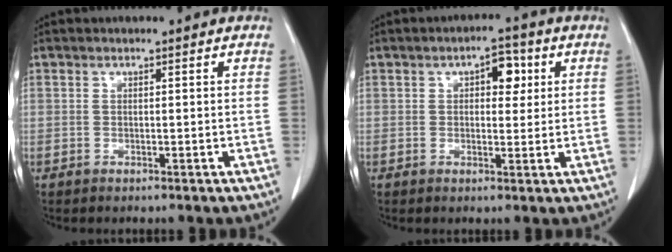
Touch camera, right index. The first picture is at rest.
{"total": 4.6, "force": [1.5, 2.3, 3.7], "torque": [-0.050, 0.012, 0.019]}